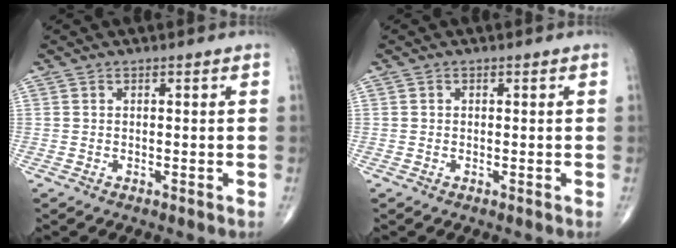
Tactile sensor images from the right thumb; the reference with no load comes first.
{"total": 0.0}